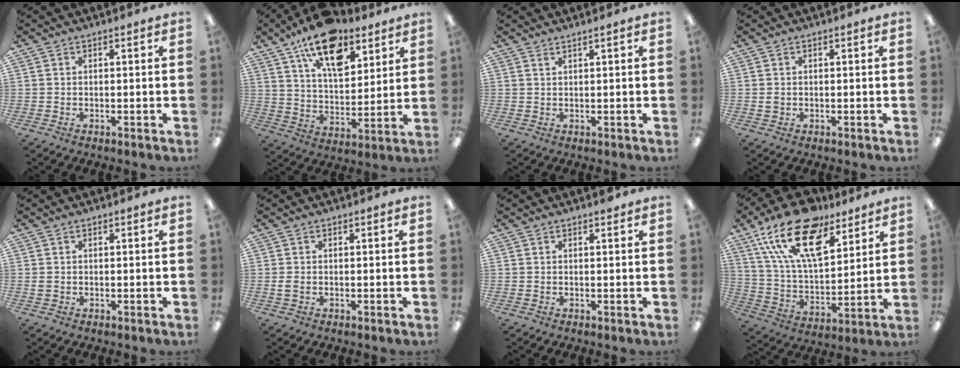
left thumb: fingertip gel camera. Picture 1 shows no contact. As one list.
[{"total": 16.9, "force": [11.2, 8.2, 9.6], "torque": [-0.149, -0.054, 0.194]}, {"total": 1.1, "force": [1.0, -0.1, 0.5], "torque": [-0.010, -0.002, 0.018]}, {"total": 0.9, "force": [0.0, 0.8, 0.3], "torque": [-0.007, 0.004, -0.002]}, {"total": 0.6, "force": [0.0, 0.6, 0.0], "torque": [-0.002, 0.004, -0.001]}, {"total": 1.2, "force": [-0.2, 0.8, 0.8], "torque": [-0.016, 0.003, -0.005]}, {"total": 0.6, "force": [0.6, 0.1, 0.2], "torque": [0.002, -0.003, 0.009]}, {"total": 21.2, "force": [13.9, 9.7, 12.8], "torque": [-0.243, -0.070, 0.247]}]